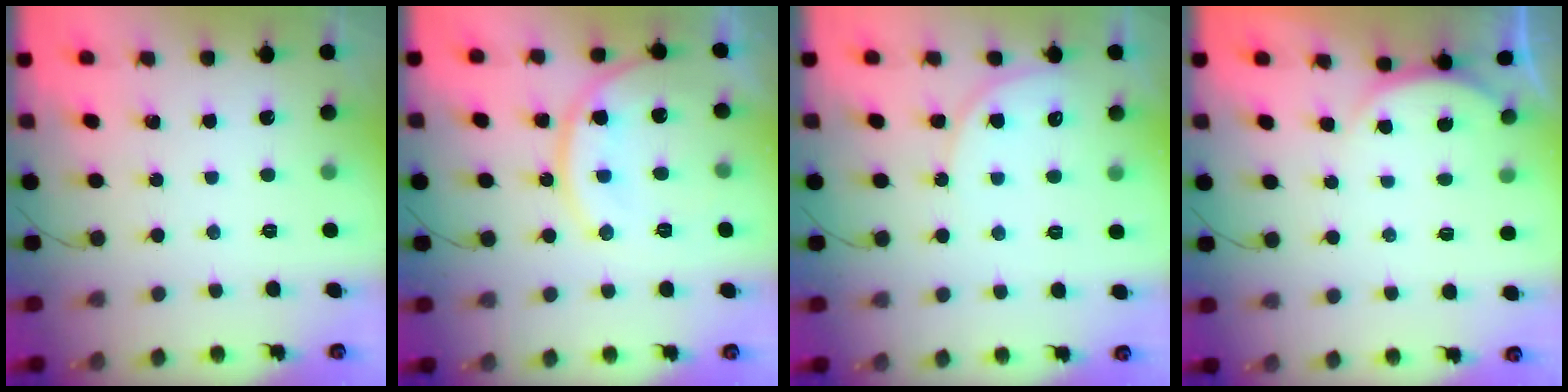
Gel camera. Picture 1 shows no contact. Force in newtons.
{"total": 15.1, "press": 15.0, "slide": 1.7}
{"total": 6.2, "press": 6.2, "slide": 0.4}
{"total": 3.2, "press": 3.2, "slide": 0.7}